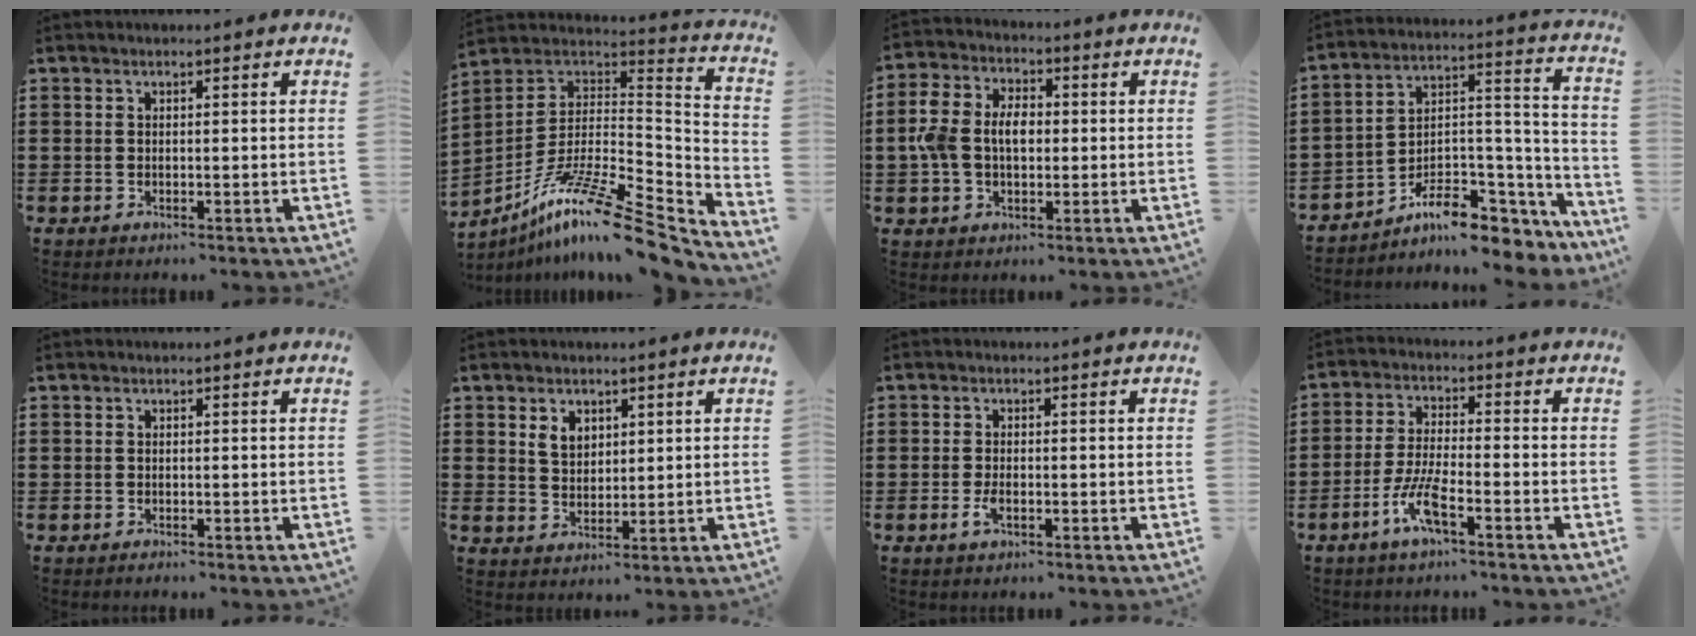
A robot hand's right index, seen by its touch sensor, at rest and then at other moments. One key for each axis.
{"total": 14.6, "fx": -9.8, "fy": 2.6, "fz": 10.5, "tx": -0.191, "ty": 0.009, "tz": -0.179}
{"total": 6.7, "fx": -0.3, "fy": 4.6, "fz": 4.9, "tx": -0.127, "ty": 0.005, "tz": -0.015}
{"total": 7.9, "fx": -5.6, "fy": 4.1, "fz": 3.8, "tx": -0.064, "ty": 0.005, "tz": -0.098}
{"total": 0.0}
{"total": 3.4, "fx": 1.8, "fy": 2.3, "fz": 1.7, "tx": -0.042, "ty": 0.008, "tz": 0.033}
{"total": 2.2, "fx": -0.8, "fy": 0.8, "fz": 1.9, "tx": -0.043, "ty": -0.005, "tz": -0.017}
{"total": 6.6, "fx": -3.8, "fy": 1.1, "fz": 5.3, "tx": -0.127, "ty": -0.012, "tz": -0.075}